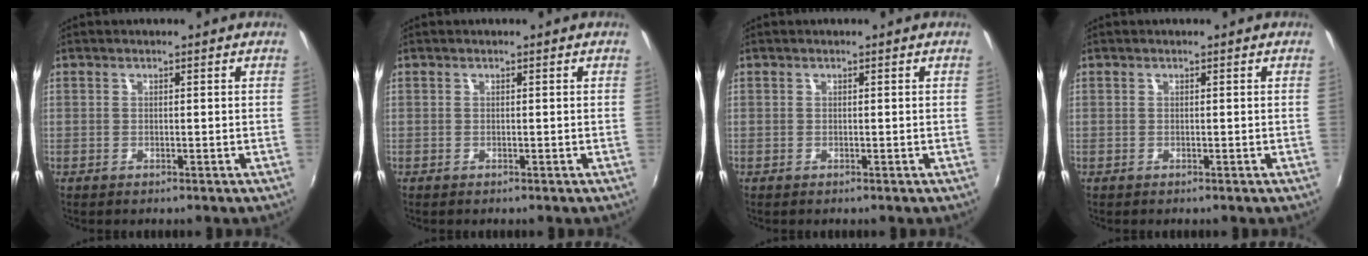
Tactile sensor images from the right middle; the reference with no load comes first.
{"total": 0.0}
{"total": 0.0}
{"total": 0.0}